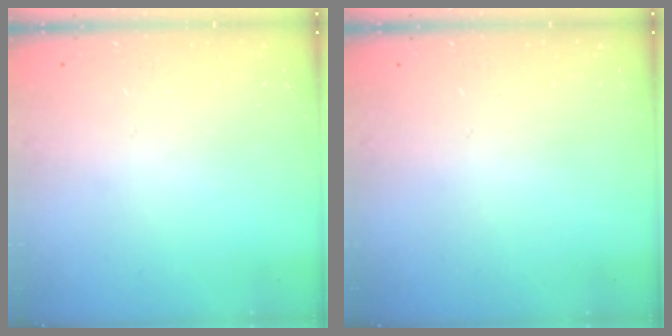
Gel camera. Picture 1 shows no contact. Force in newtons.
{"total": 0.0}